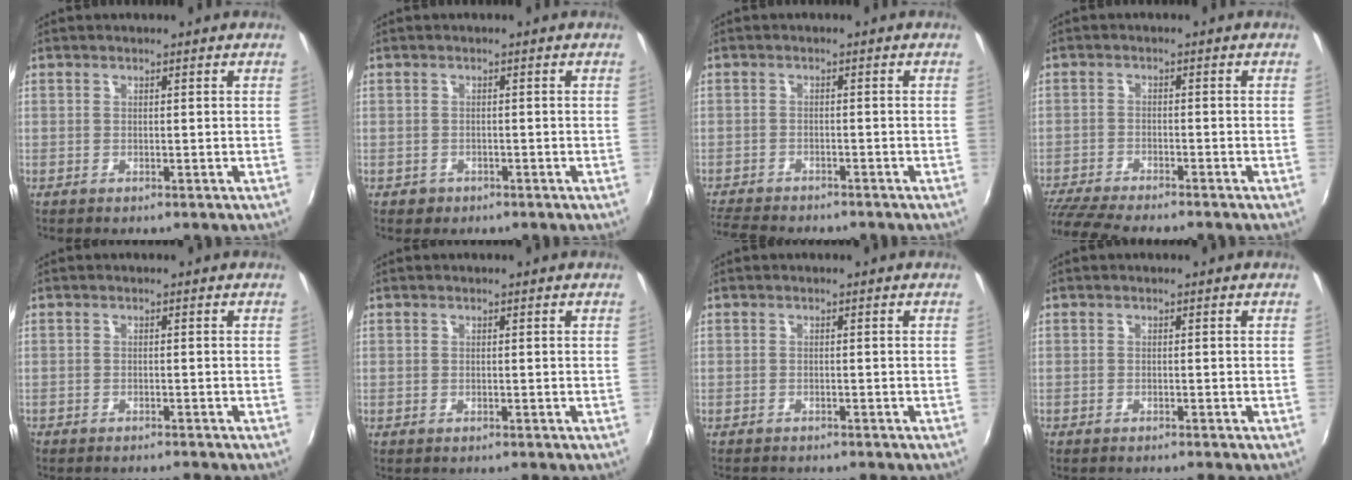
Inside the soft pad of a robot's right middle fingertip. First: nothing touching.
{"total": 1.8, "force": [-0.9, 1.5, 0.4], "torque": [-0.011, -0.002, -0.012]}
{"total": 8.1, "force": [-7.4, 1.8, 2.7], "torque": [-0.080, -0.019, -0.123]}
{"total": 10.5, "force": [-9.4, 0.9, 4.5], "torque": [-0.118, -0.029, -0.163]}
{"total": 3.3, "force": [-3.1, 0.5, 0.9], "torque": [-0.035, -0.008, -0.053]}
{"total": 0.5, "force": [-0.5, 0.1, 0.1], "torque": [-0.001, -0.003, -0.010]}
{"total": 4.1, "force": [-3.8, 0.6, 1.3], "torque": [-0.035, -0.014, -0.060]}
{"total": 2.2, "force": [-2.1, 0.1, 0.6], "torque": [-0.025, -0.012, -0.039]}